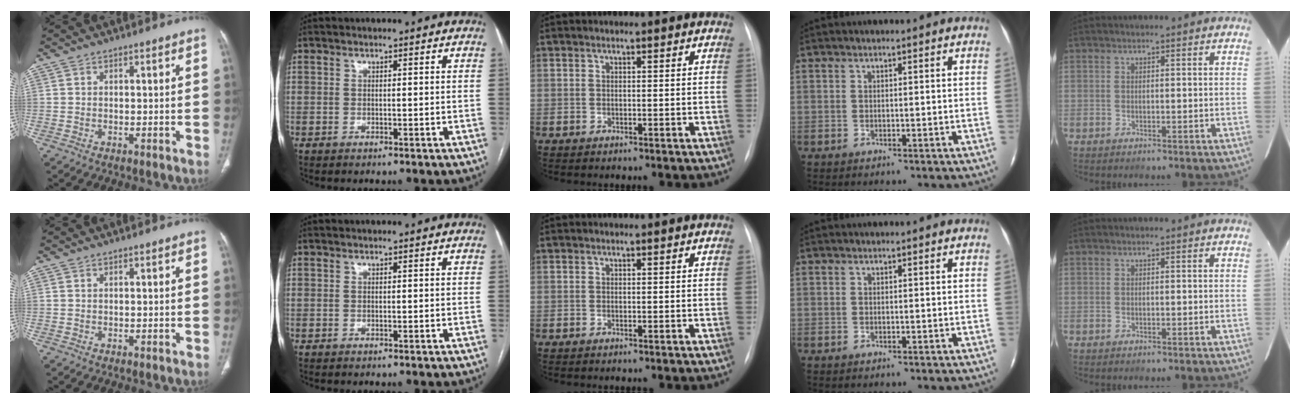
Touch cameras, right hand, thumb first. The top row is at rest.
{}